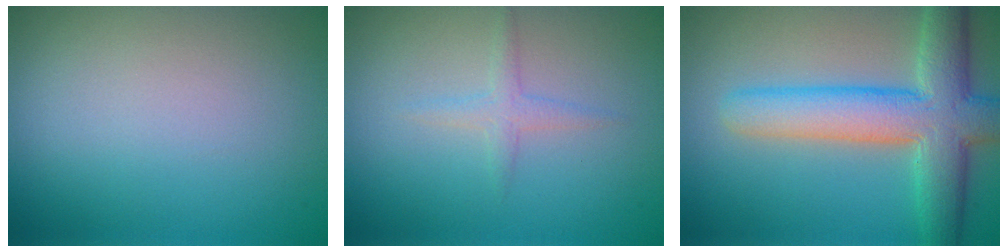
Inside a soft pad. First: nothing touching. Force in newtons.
{"total": 1.3, "press": 1.3, "slide": 0.0}
{"total": 7.8, "press": 7.7, "slide": 0.3}